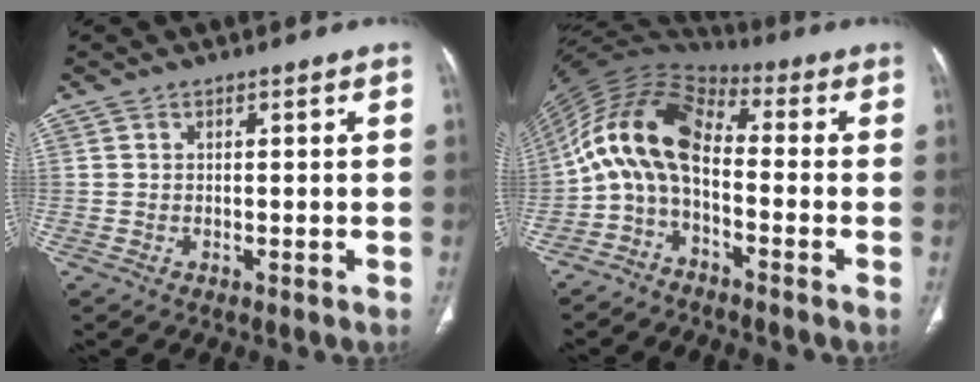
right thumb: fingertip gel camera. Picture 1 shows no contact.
{"total": 11.8, "force": [-2.3, 6.1, 9.9], "torque": [-0.186, 0.066, -0.061]}